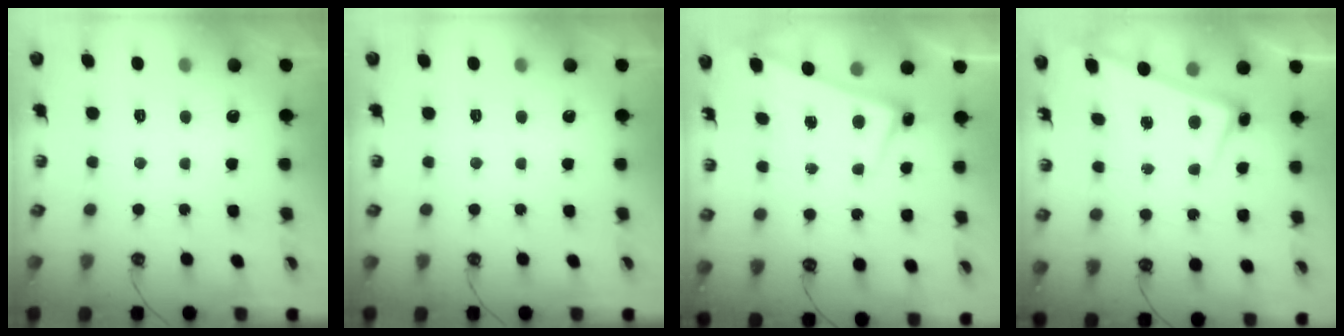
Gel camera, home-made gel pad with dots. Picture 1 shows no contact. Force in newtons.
{"total": 0.0}
{"total": 2.7, "press": 2.7, "slide": 0.5}
{"total": 2.5, "press": 2.4, "slide": 0.5}